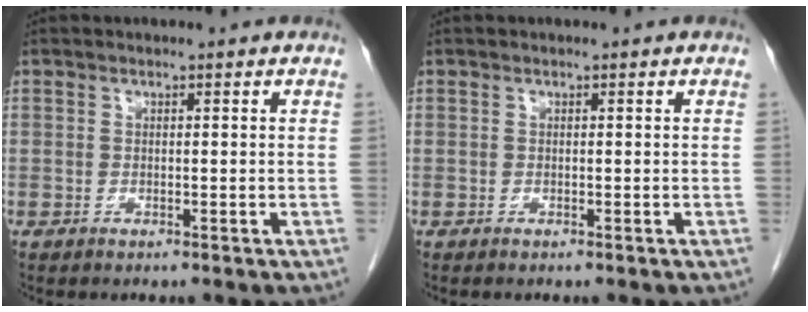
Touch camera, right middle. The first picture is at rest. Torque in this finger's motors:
{"motor_torque": [-0.22, -0.03, -0.02, 0.00]}